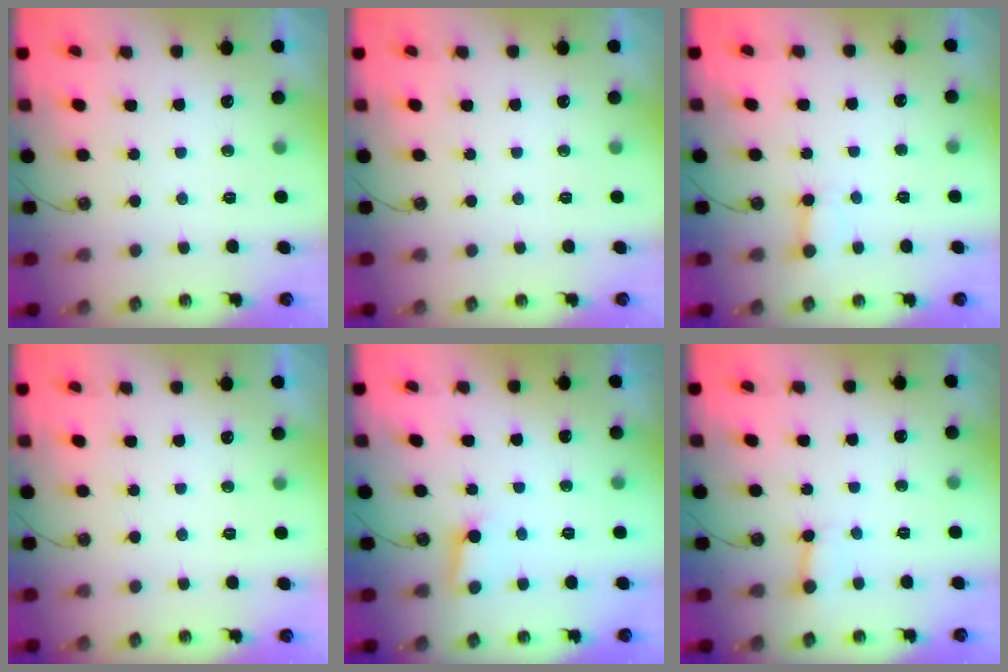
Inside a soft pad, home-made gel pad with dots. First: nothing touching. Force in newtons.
{"total": 0.0}
{"total": 3.0, "press": 3.0, "slide": 0.4}
{"total": 0.0}
{"total": 3.3, "press": 3.3, "slide": 0.3}
{"total": 2.9, "press": 2.9, "slide": 0.4}